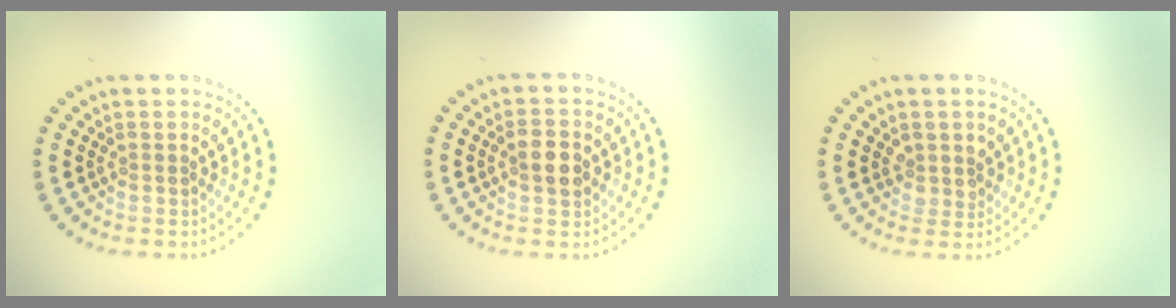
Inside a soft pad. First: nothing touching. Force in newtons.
{"total": 2.8, "press": 2.8, "slide": 0.1}
{"total": 1.7, "press": 1.5, "slide": 0.8}